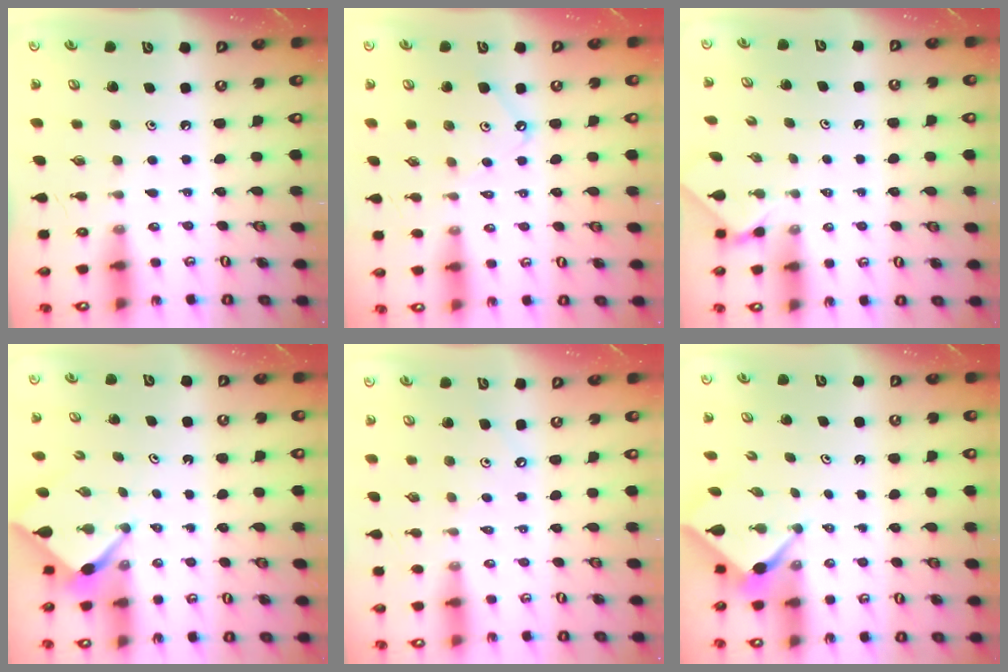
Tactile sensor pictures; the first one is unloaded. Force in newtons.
{"total": 4.6, "press": 4.5, "slide": 0.6}
{"total": 0.7, "press": 0.6, "slide": 0.3}
{"total": 2.6, "press": 2.6, "slide": 0.1}
{"total": 2.5, "press": 2.5, "slide": 0.5}
{"total": 2.4, "press": 2.3, "slide": 0.3}